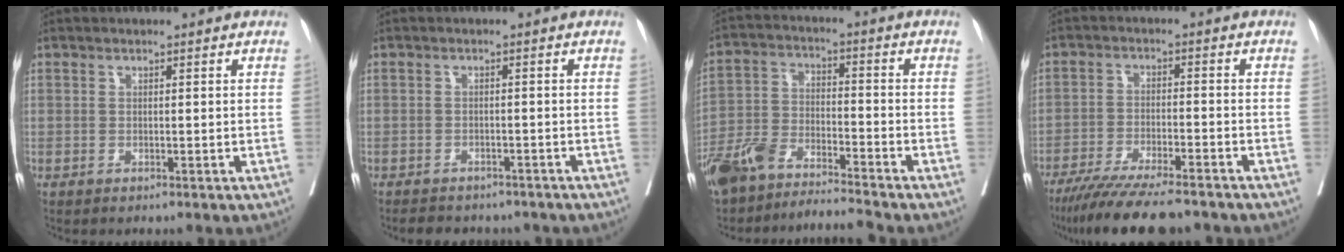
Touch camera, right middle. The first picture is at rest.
{"total": 8.0, "force": [-7.0, 3.0, 2.4], "torque": [-0.036, 0.004, -0.081]}
{"total": 9.1, "force": [-8.5, 0.5, 3.2], "torque": [-0.073, 0.007, -0.162]}
{"total": 13.1, "force": [-11.1, 1.2, 6.9], "torque": [-0.105, -0.029, -0.175]}